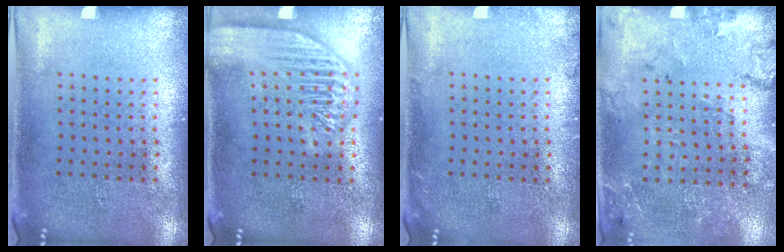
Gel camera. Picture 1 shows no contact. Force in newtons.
{"total": 3.4, "press": 3.3, "slide": 0.3}
{"total": 0.8, "press": 0.7, "slide": 0.2}
{"total": 1.8, "press": 1.7, "slide": 0.6}